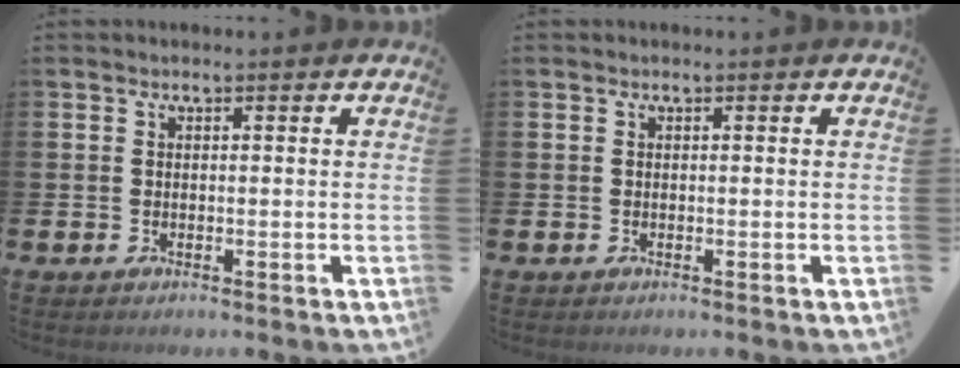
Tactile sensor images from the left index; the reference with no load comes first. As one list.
[{"total": 0.0}]